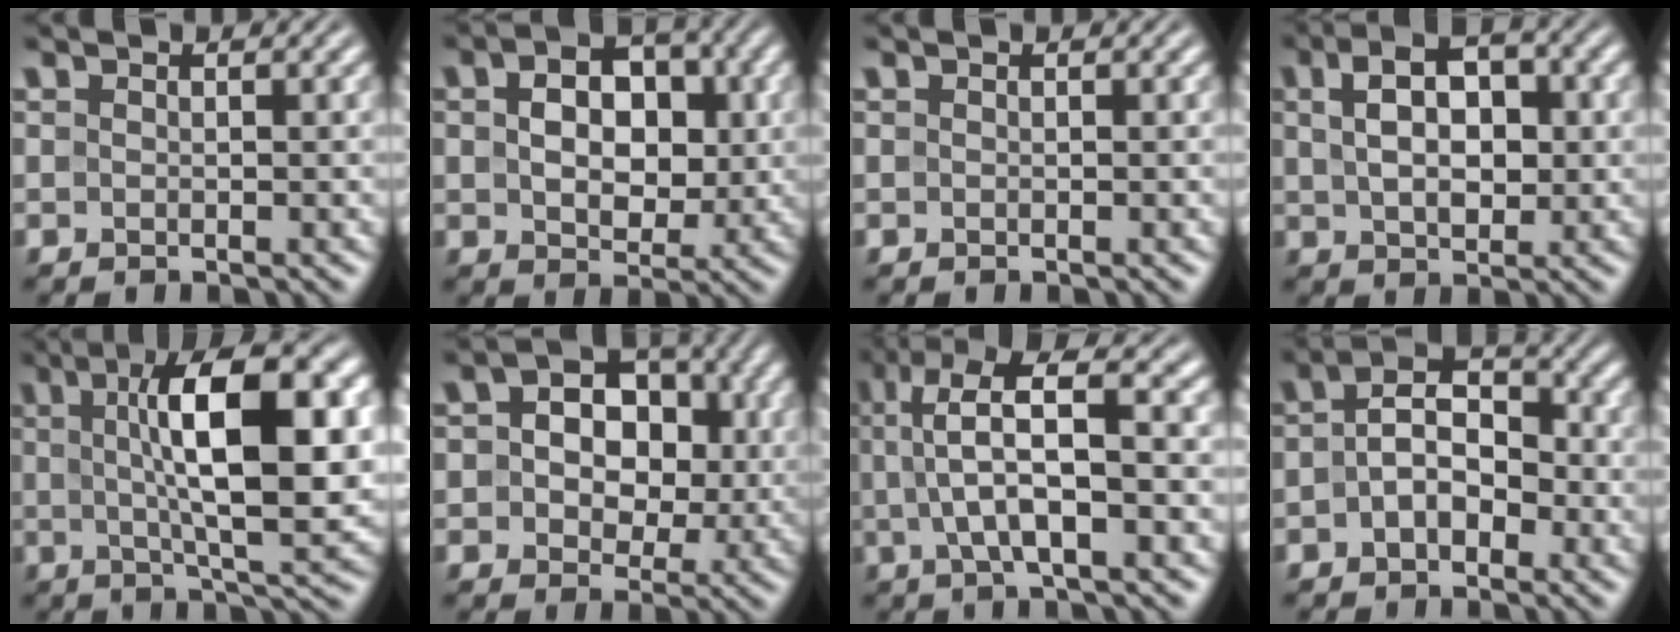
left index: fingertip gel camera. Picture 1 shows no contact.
{"total": 5.9, "force": [0.7, 4.1, 4.2], "torque": [-0.068, 0.000, 0.006]}
{"total": 0.0}
{"total": 6.2, "force": [1.5, 3.8, 4.7], "torque": [-0.086, 0.013, 0.020]}
{"total": 11.9, "force": [1.8, 3.6, 11.1], "torque": [-0.164, 0.006, 0.027]}
{"total": 8.8, "force": [1.2, 6.5, 5.8], "torque": [-0.066, 0.011, 0.009]}
{"total": 7.8, "force": [0.9, 2.4, 7.4], "torque": [-0.131, 0.019, 0.009]}
{"total": 4.7, "force": [-0.7, 3.2, 3.4], "torque": [-0.048, 0.009, -0.018]}